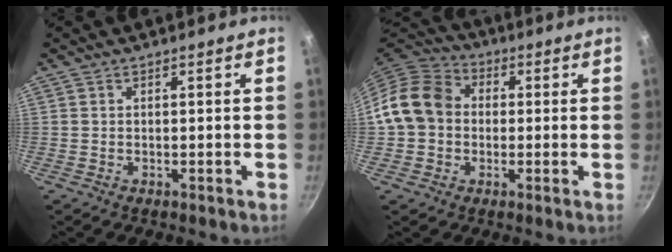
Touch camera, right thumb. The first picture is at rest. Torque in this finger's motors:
{"motor_torque": [-0.22, 0.74, -0.21, -0.03, 0.28]}